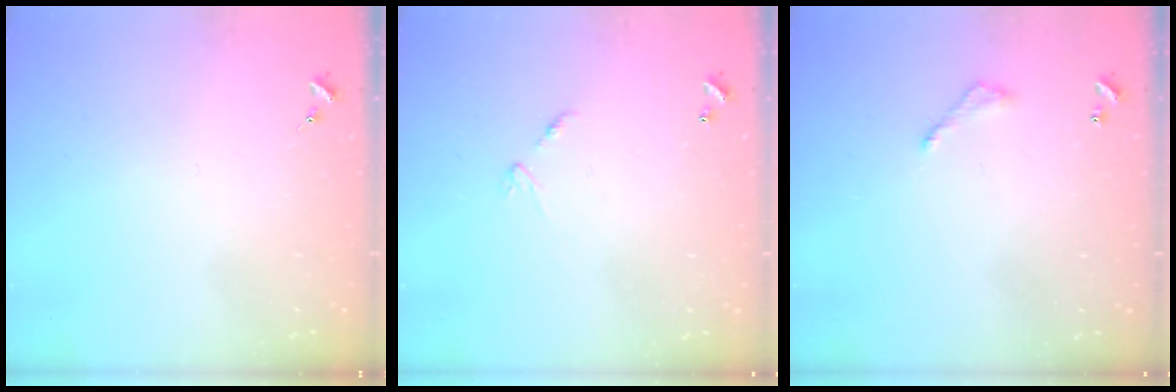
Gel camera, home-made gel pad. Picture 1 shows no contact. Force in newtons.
{"total": 5.8, "press": 5.8, "slide": 0.4}
{"total": 6.0, "press": 6.0, "slide": 0.6}